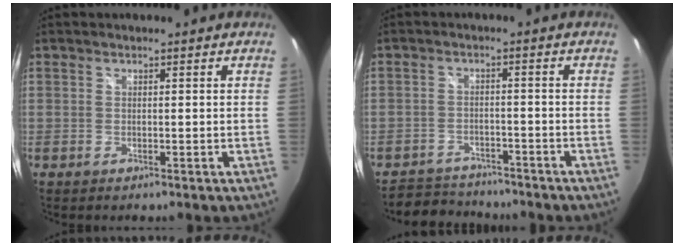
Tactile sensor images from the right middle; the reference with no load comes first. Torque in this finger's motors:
{"motor_torque": [0.06, -0.45, -0.19, -0.05]}